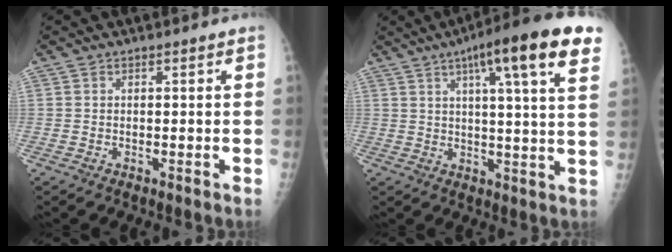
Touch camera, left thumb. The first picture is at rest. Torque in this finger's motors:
{"motor_torque": [3.01, 1.85, 1.67, -0.57, 0.36]}